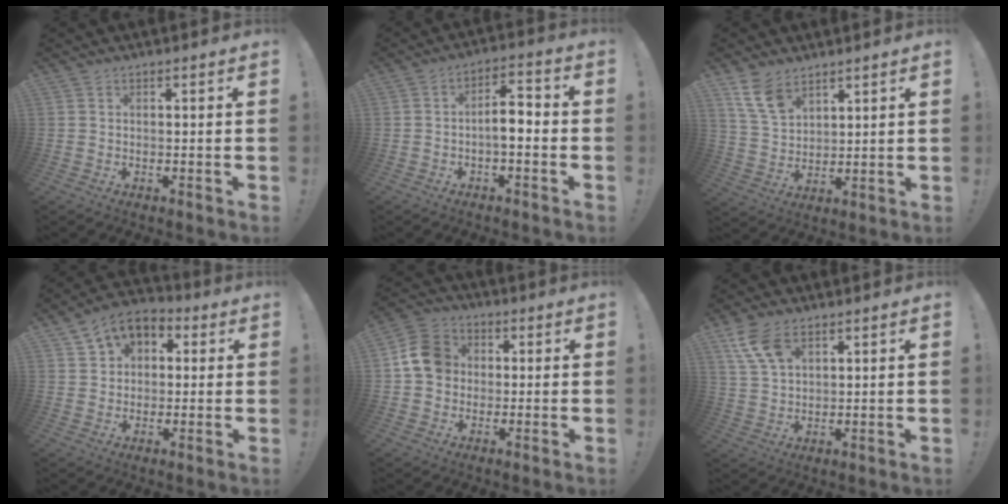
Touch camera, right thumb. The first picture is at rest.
{"total": 7.2, "force": [-1.7, 3.2, 6.2], "torque": [-0.091, 0.010, -0.031]}
{"total": 9.8, "force": [6.6, 5.6, 4.6], "torque": [-0.086, -0.032, 0.131]}
{"total": 8.0, "force": [3.9, 6.1, 3.3], "torque": [-0.050, -0.017, 0.077]}
{"total": 11.0, "force": [1.3, 9.5, 5.5], "torque": [-0.080, 0.016, 0.030]}
{"total": 9.4, "force": [5.1, 5.2, 5.9], "torque": [-0.111, -0.014, 0.099]}